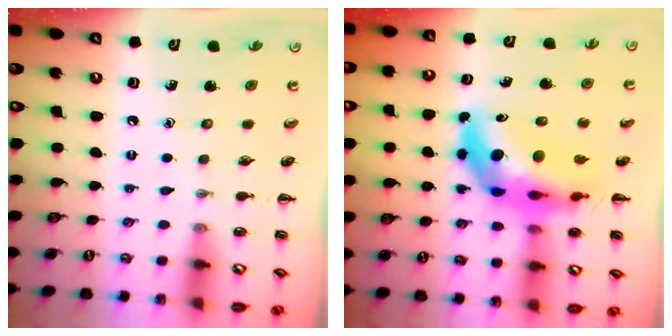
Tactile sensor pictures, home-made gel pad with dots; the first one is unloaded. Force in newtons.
{"total": 11.8, "press": 11.3, "slide": 3.6}